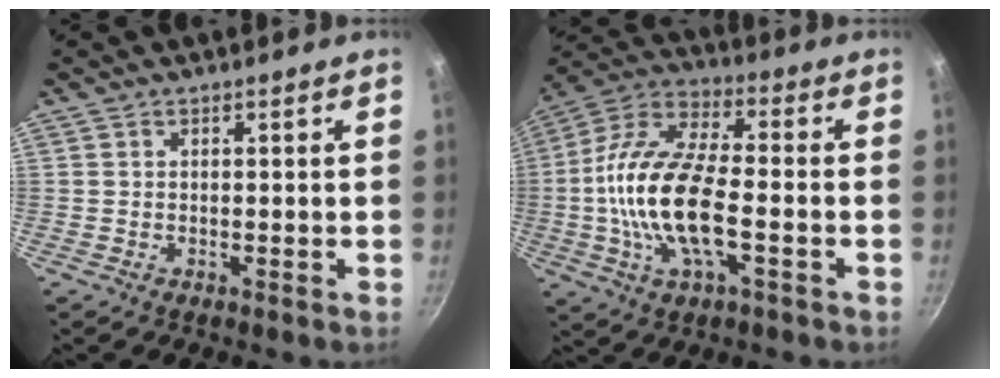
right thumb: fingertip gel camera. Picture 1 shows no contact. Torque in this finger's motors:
{"motor_torque": [0.37, 1.24, 1.97, -0.80, 0.68]}